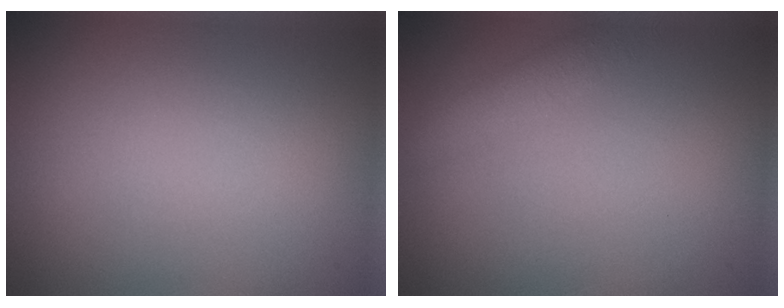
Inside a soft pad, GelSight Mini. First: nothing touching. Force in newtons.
{"total": 2.9, "press": 2.9, "slide": 0.1}